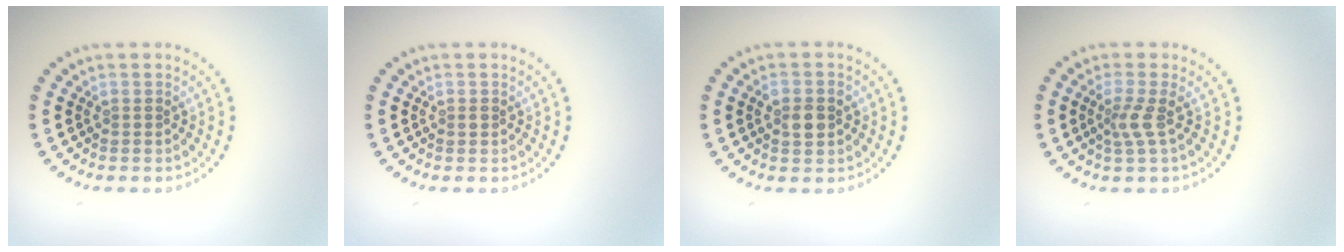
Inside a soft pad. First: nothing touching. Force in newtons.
{"total": 0.6, "press": 0.6, "slide": 0.0}
{"total": 2.5, "press": 2.5, "slide": 0.1}
{"total": 2.0, "press": 1.4, "slide": 1.5}